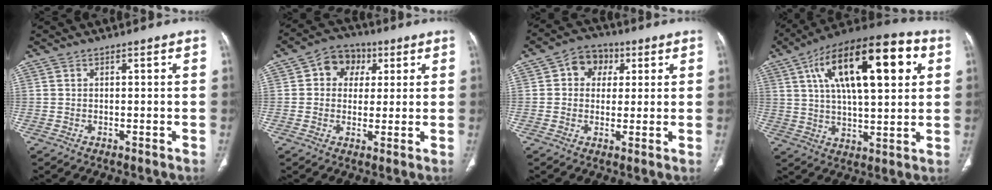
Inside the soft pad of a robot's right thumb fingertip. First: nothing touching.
{"total": 7.9, "force": [2.4, 6.6, 3.7], "torque": [-0.021, 0.004, 0.029]}
{"total": 7.3, "force": [2.2, 6.0, 3.5], "torque": [-0.019, 0.005, 0.026]}
{"total": 24.4, "force": [8.1, 9.7, 20.9], "torque": [-0.328, 0.011, 0.125]}